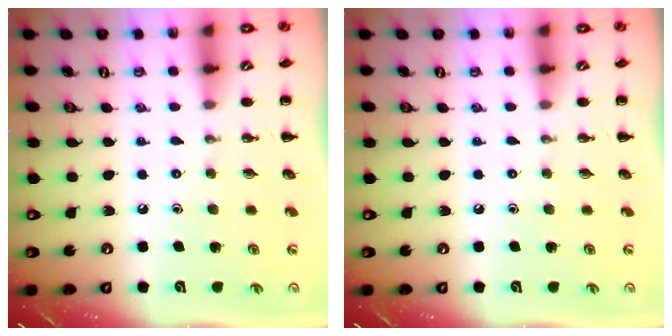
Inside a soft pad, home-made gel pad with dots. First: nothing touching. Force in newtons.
{"total": 0.0}